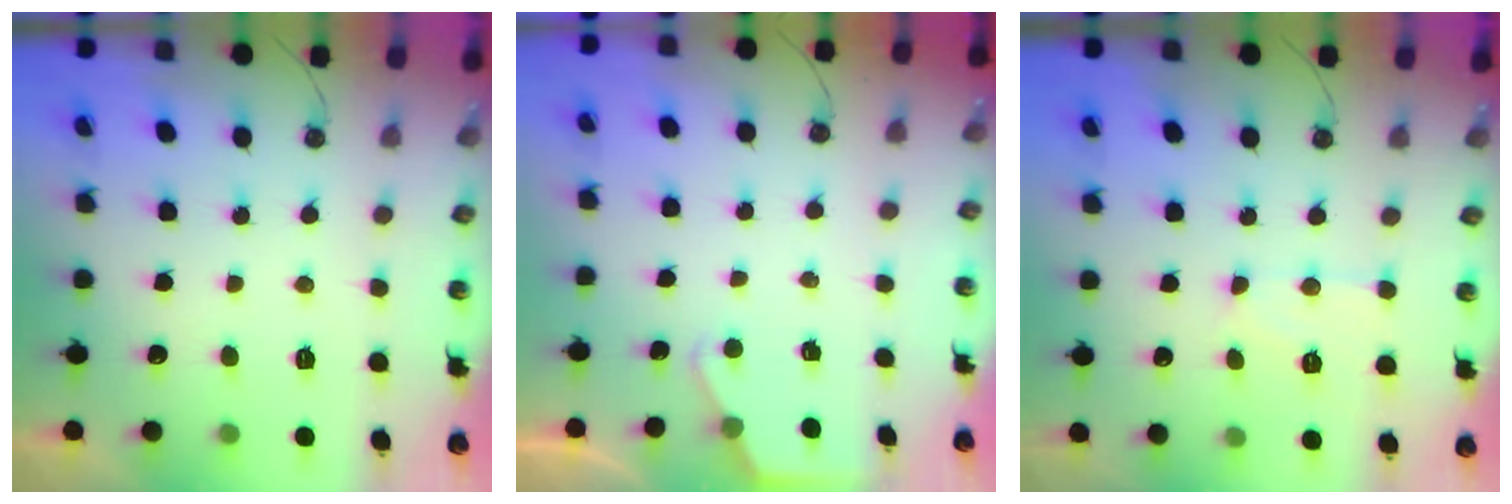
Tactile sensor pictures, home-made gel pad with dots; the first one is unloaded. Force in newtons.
{"total": 2.7, "press": 2.7, "slide": 0.4}
{"total": 9.2, "press": 9.2, "slide": 0.8}